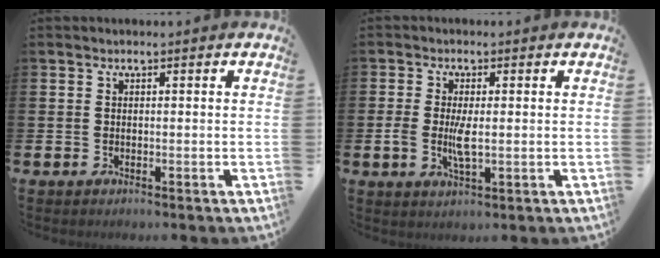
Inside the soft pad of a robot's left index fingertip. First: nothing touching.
{"total": 3.9, "force": [0.2, 1.5, 3.5], "torque": [-0.049, -0.004, -0.001]}